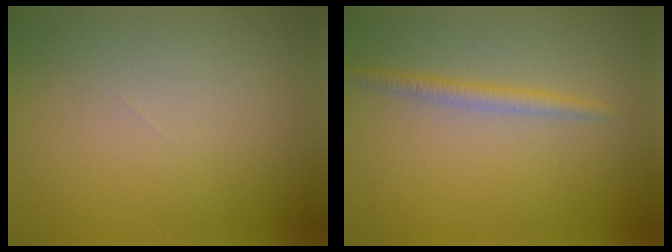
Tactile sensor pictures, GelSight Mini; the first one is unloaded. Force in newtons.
{"total": 1.8, "press": 1.7, "slide": 0.1}